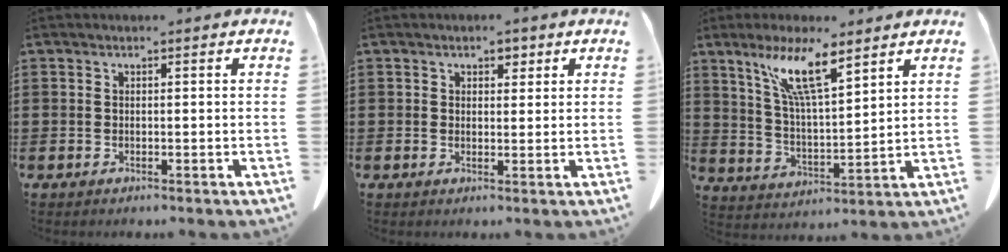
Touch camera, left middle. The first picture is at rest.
{"total": 2.1, "force": [1.4, 1.4, 0.8], "torque": [-0.004, 0.001, 0.021]}
{"total": 10.1, "force": [6.8, 2.0, 7.2], "torque": [-0.157, -0.015, 0.120]}